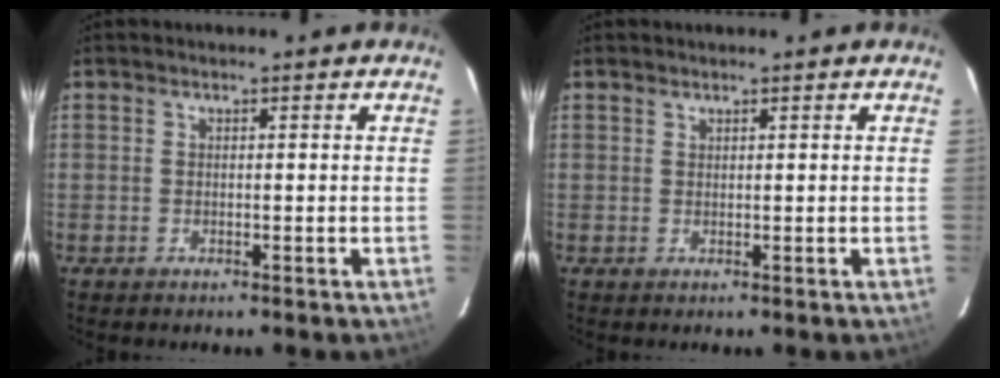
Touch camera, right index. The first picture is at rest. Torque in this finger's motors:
{"motor_torque": [0.25, 0.28, -0.02, 0.01]}